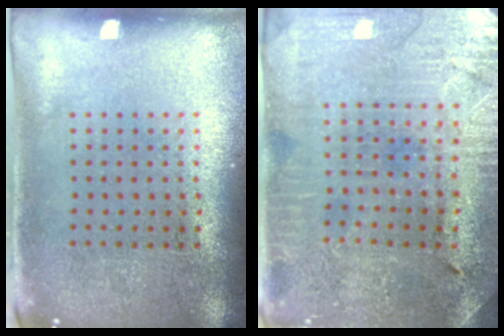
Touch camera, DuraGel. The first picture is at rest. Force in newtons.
{"total": 1.0, "press": 0.9, "slide": 0.2}